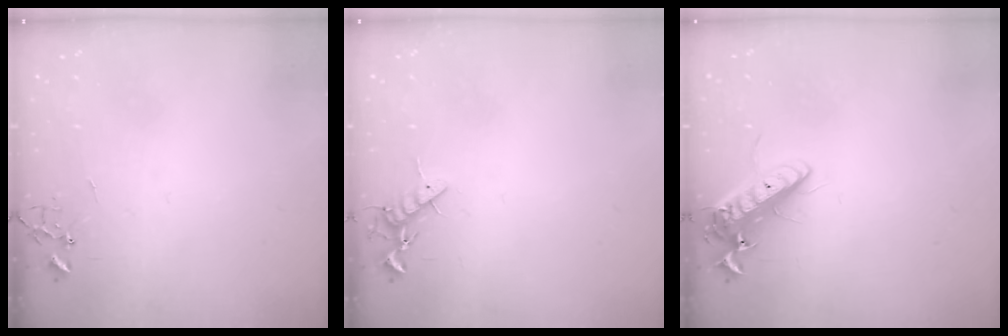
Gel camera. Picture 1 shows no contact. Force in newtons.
{"total": 8.0, "press": 7.9, "slide": 1.4}
{"total": 14.0, "press": 13.7, "slide": 2.8}